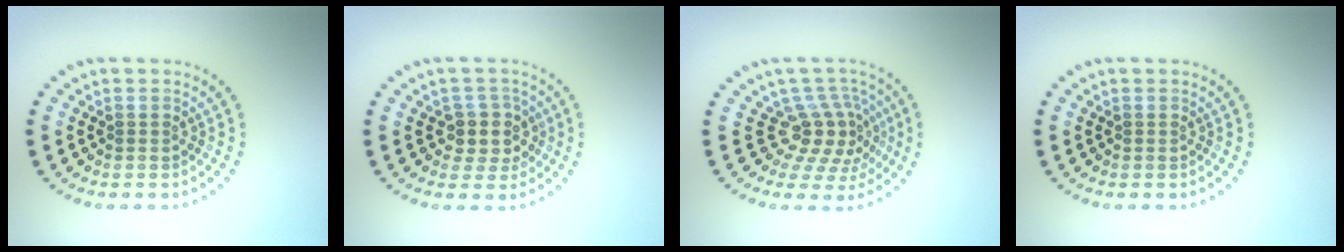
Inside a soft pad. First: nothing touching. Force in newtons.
{"total": 2.9, "press": 2.4, "slide": 1.5}
{"total": 4.0, "press": 2.8, "slide": 2.9}
{"total": 0.0}